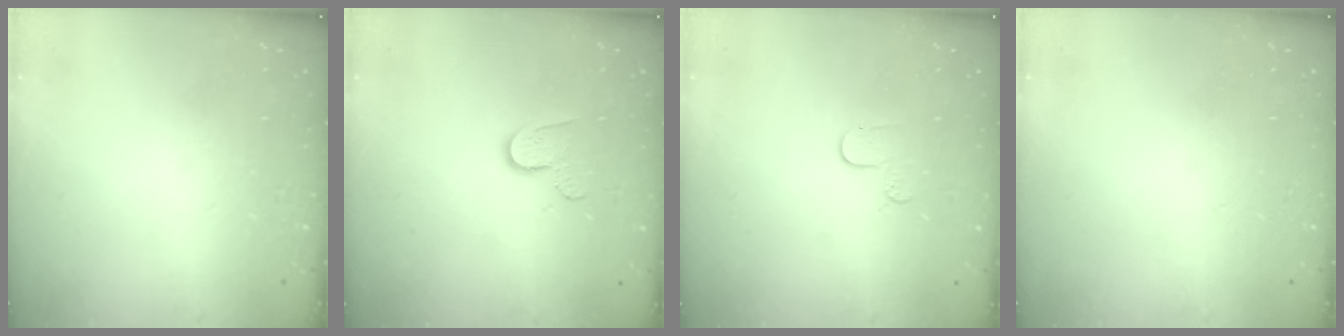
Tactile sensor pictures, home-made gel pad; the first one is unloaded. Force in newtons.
{"total": 6.3, "press": 6.3, "slide": 0.5}
{"total": 4.3, "press": 4.2, "slide": 0.5}
{"total": 0.0}